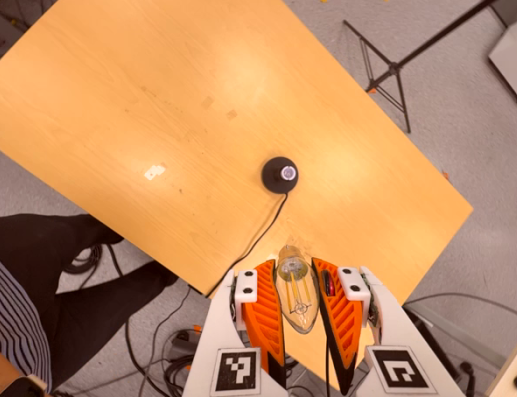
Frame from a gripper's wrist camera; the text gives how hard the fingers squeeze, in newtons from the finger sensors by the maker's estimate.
{"total": 22.0, "left": 24.1, "right": 19.9}